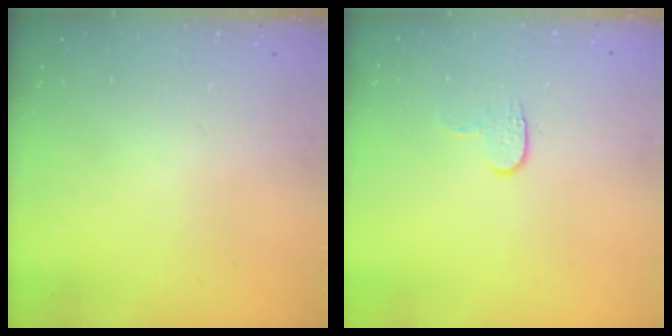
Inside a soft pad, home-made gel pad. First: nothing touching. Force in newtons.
{"total": 3.7, "press": 3.6, "slide": 0.4}